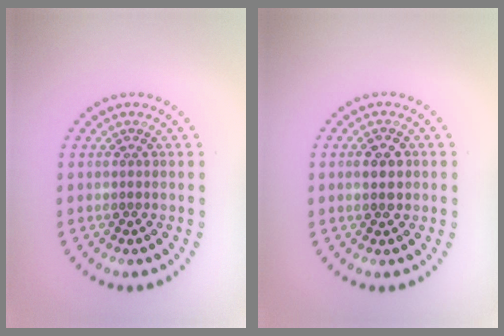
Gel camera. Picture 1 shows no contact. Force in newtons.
{"total": 2.5, "press": 2.5, "slide": 0.0}